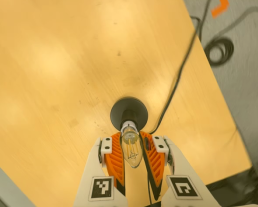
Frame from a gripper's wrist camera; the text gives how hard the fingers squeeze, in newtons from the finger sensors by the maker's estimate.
{"total": 19.3, "left": 18.3, "right": 20.4}